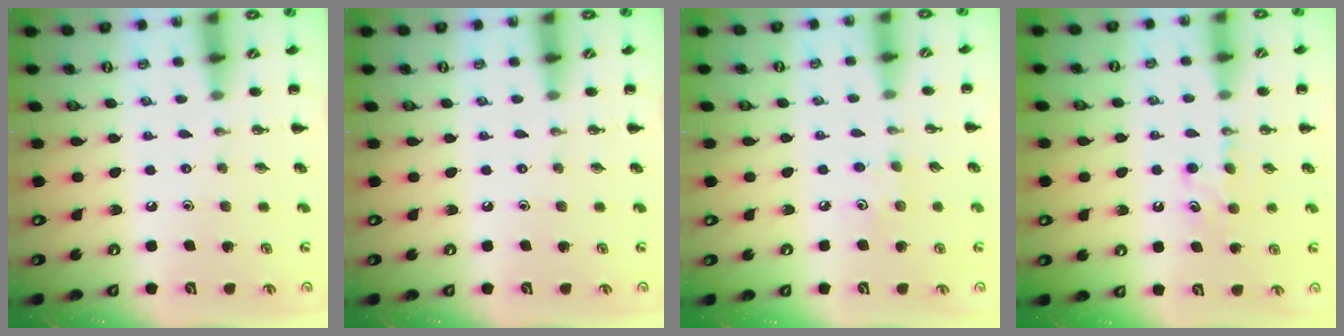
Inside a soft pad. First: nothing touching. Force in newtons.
{"total": 0.0}
{"total": 4.2, "press": 4.1, "slide": 1.1}
{"total": 6.4, "press": 6.2, "slide": 1.6}